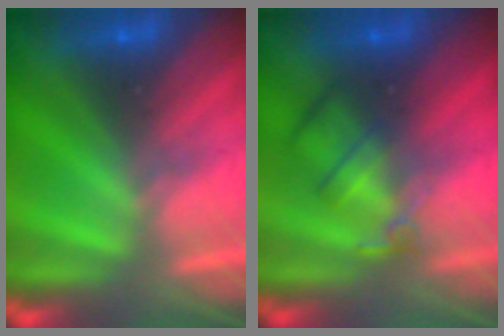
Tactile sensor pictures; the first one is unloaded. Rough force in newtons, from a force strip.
{"total": 2.4}